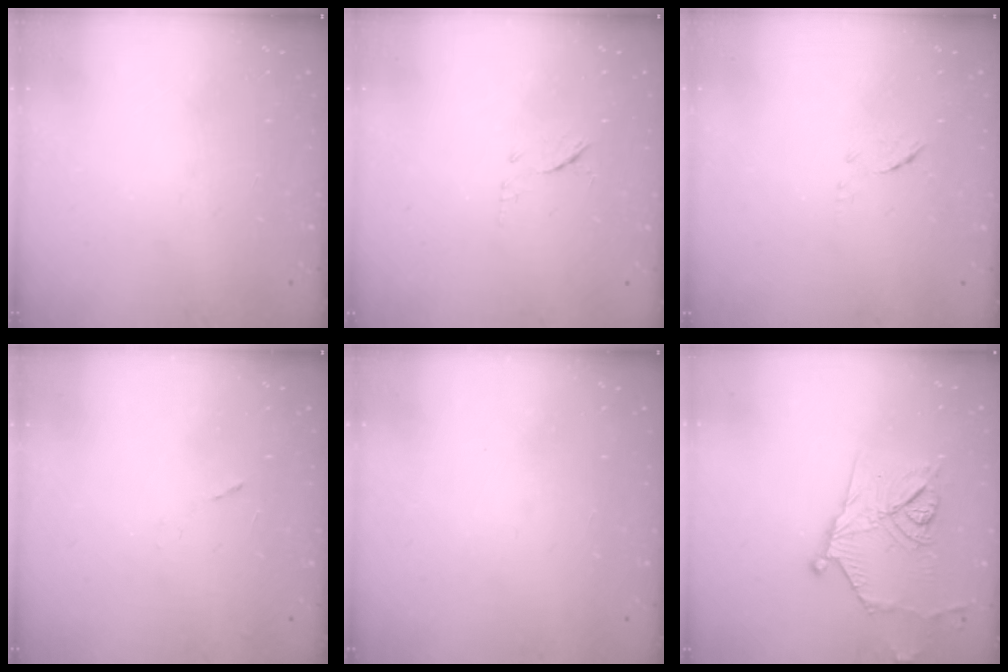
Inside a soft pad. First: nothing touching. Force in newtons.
{"total": 6.4, "press": 6.3, "slide": 0.8}
{"total": 6.1, "press": 6.1, "slide": 0.3}
{"total": 5.3, "press": 5.3, "slide": 0.5}
{"total": 1.5, "press": 1.5, "slide": 0.1}
{"total": 14.8, "press": 14.6, "slide": 2.2}